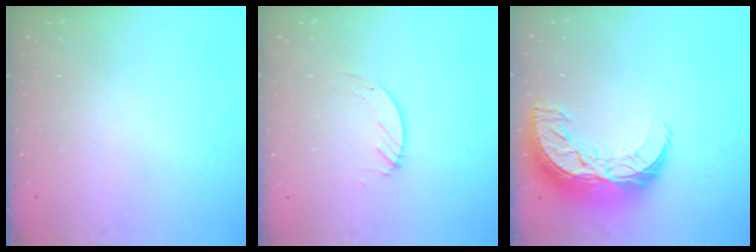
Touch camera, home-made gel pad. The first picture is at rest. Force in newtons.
{"total": 2.7, "press": 2.7, "slide": 0.2}
{"total": 14.7, "press": 14.7, "slide": 1.0}